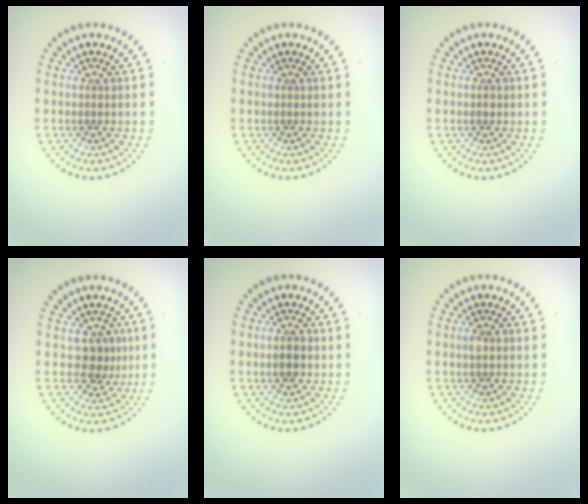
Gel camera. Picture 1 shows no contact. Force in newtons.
{"total": 0.0}
{"total": 0.7, "press": 0.7, "slide": 0.1}
{"total": 2.2, "press": 1.6, "slide": 1.5}
{"total": 1.2, "press": 1.2, "slide": 0.0}
{"total": 0.5, "press": 0.4, "slide": 0.3}